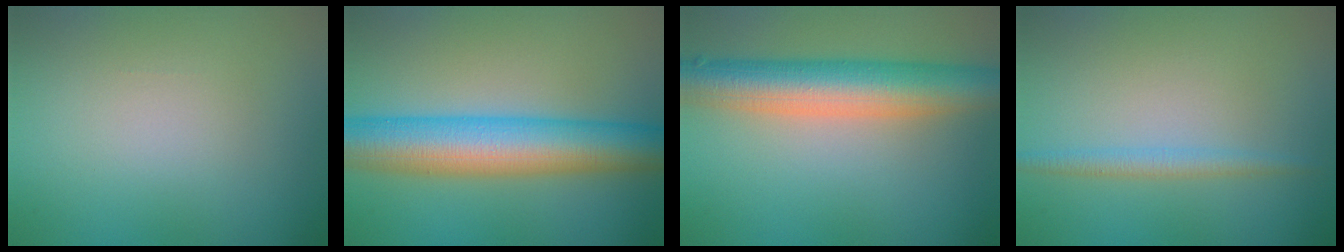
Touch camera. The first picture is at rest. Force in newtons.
{"total": 9.7, "press": 9.7, "slide": 0.1}
{"total": 7.6, "press": 7.6, "slide": 0.1}
{"total": 1.9, "press": 1.9, "slide": 0.0}